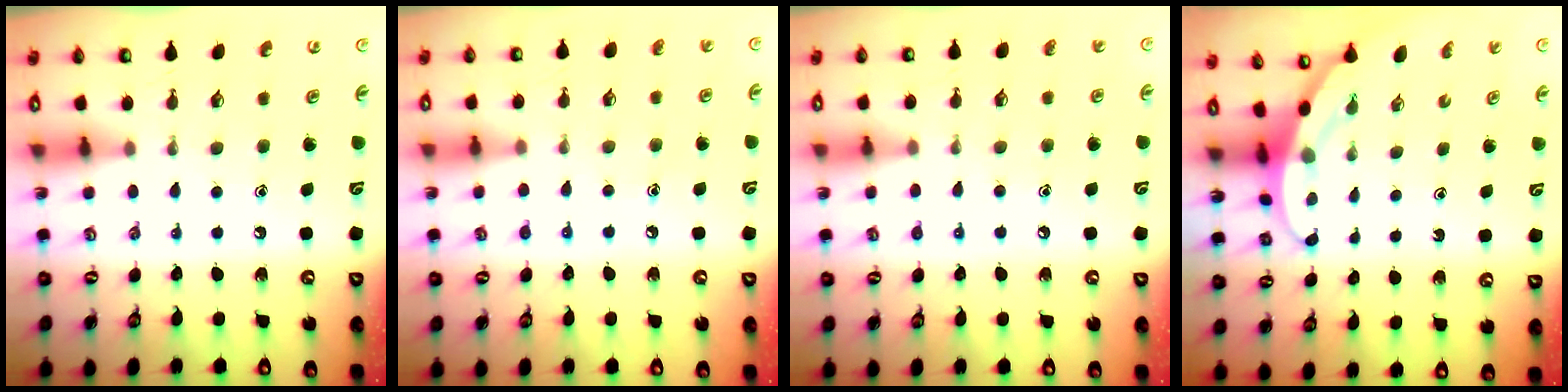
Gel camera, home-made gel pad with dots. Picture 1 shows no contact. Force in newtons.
{"total": 5.9, "press": 5.8, "slide": 0.7}
{"total": 5.7, "press": 5.7, "slide": 0.7}
{"total": 3.0, "press": 3.0, "slide": 0.2}